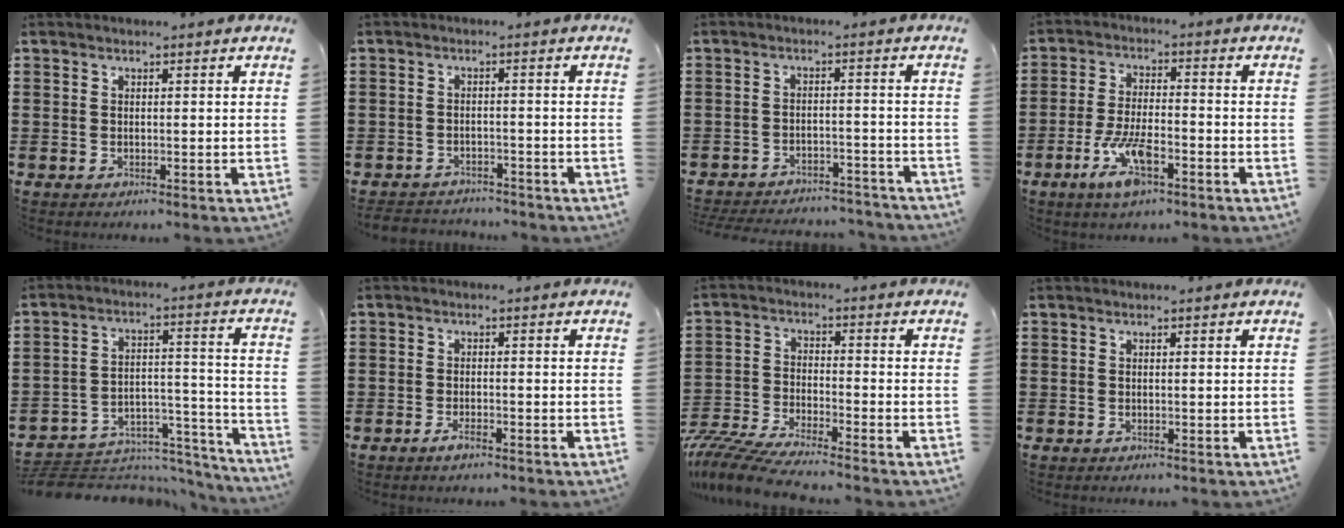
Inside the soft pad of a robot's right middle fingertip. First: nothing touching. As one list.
[{"total": 2.5, "force": [-2.5, 0.5, -0.2], "torque": [-0.005, -0.003, -0.055]}, {"total": 3.9, "force": [-3.9, 0.3, 0.3], "torque": [-0.016, 0.001, -0.084]}, {"total": 8.5, "force": [-4.0, 2.9, 6.9], "torque": [-0.149, -0.006, -0.073]}, {"total": 5.9, "force": [-5.4, 2.2, 0.7], "torque": [-0.010, 0.015, -0.105]}, {"total": 1.8, "force": [-1.2, 0.5, 1.2], "torque": [-0.023, 0.000, -0.024]}, {"total": 6.3, "force": [-6.0, -0.1, 1.9], "torque": [-0.061, -0.017, -0.123]}, {"total": 0.0}]